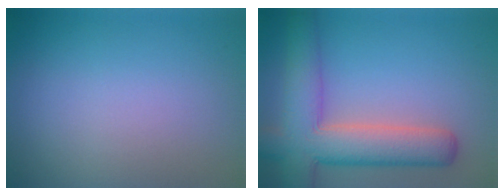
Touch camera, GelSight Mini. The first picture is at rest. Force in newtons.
{"total": 8.4, "press": 8.3, "slide": 0.6}